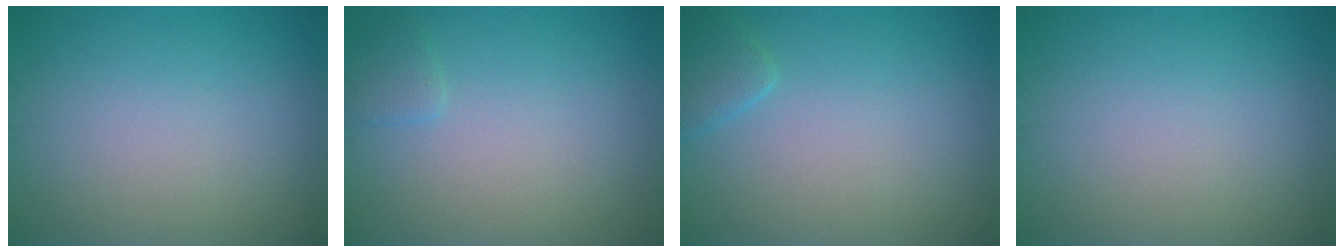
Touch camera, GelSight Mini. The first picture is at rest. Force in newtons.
{"total": 1.0, "press": 1.0, "slide": 0.1}
{"total": 1.7, "press": 1.7, "slide": 0.1}
{"total": 0.0}